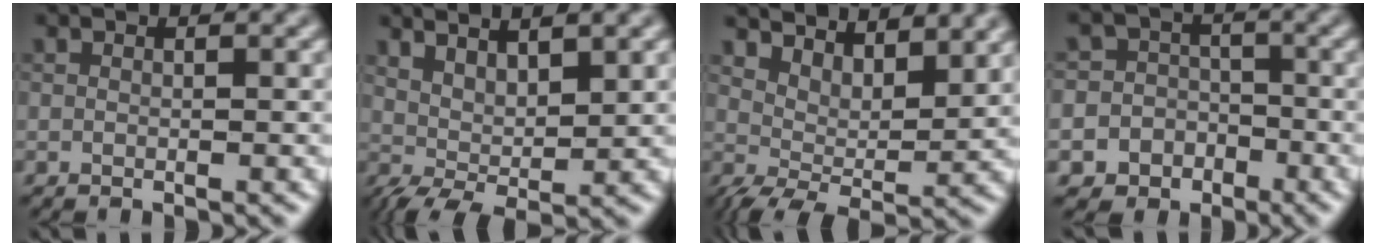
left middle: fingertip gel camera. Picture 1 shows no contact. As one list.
[{"total": 4.0, "force": [2.0, 1.1, 3.2], "torque": [-0.057, -0.004, 0.040]}, {"total": 6.6, "force": [5.3, 1.9, 3.4], "torque": [-0.064, -0.001, 0.081]}, {"total": 7.7, "force": [-3.6, 6.7, 0.4], "torque": [0.001, -0.005, -0.075]}]